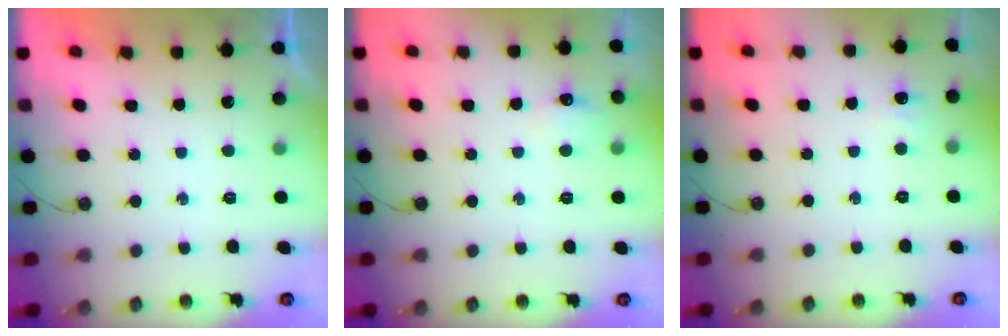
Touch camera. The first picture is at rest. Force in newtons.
{"total": 4.8, "press": 4.8, "slide": 0.7}
{"total": 4.7, "press": 4.7, "slide": 0.3}